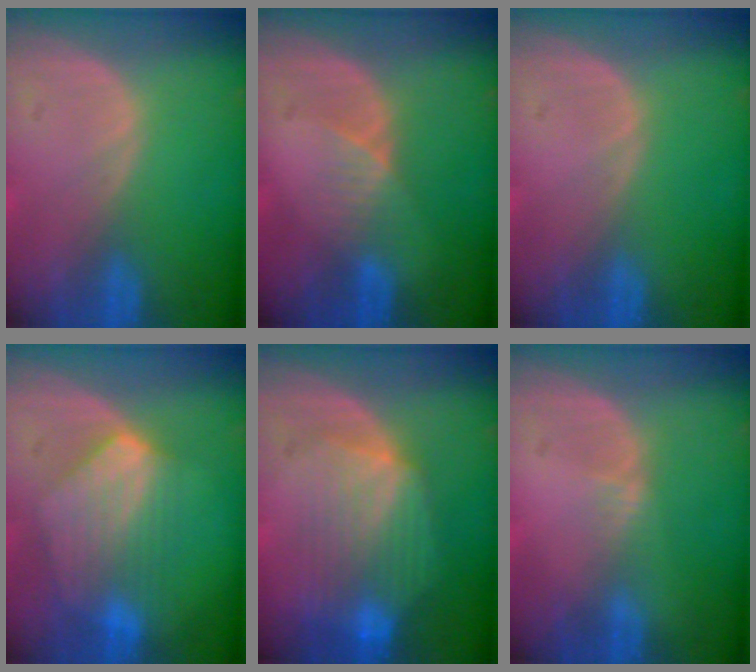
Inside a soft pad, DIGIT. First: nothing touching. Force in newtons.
{"total": 3.0, "press": 2.6, "slide": 1.5}
{"total": 0.0}
{"total": 7.2, "press": 7.1, "slide": 1.2}
{"total": 8.8, "press": 8.1, "slide": 3.6}
{"total": 0.8, "press": 0.8, "slide": 0.4}